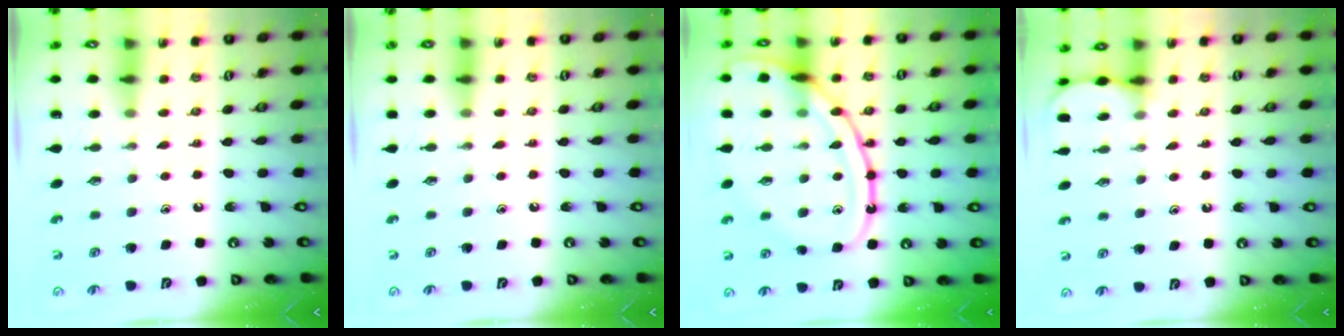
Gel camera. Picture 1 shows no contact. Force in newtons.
{"total": 2.7, "press": 2.7, "slide": 0.5}
{"total": 19.3, "press": 19.2, "slide": 1.6}
{"total": 3.8, "press": 3.8, "slide": 0.5}